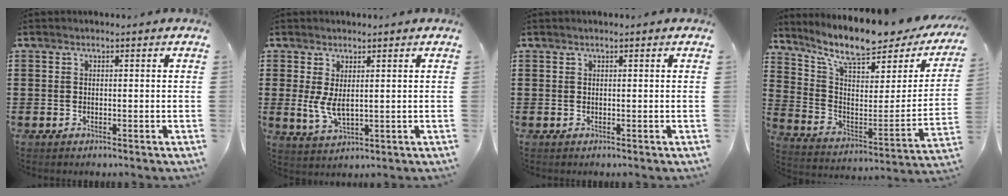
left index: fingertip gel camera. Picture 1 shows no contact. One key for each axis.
{"total": 4.7, "fx": 0.9, "fy": 2.2, "fz": 4.0, "tx": -0.095, "ty": -0.002, "tz": 0.014}
{"total": 0.0}
{"total": 9.3, "fx": 7.6, "fy": 1.8, "fz": 5.0, "tx": -0.126, "ty": -0.059, "tz": 0.127}